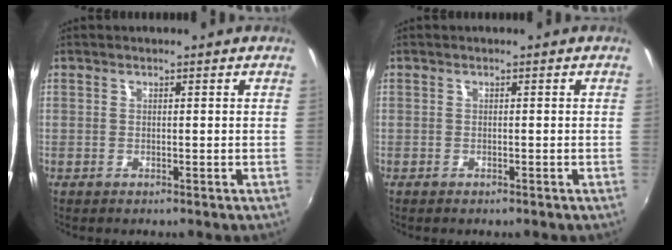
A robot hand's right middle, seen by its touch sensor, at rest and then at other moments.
{"total": 0.8, "force": [-0.7, 0.4, 0.3], "torque": [-0.009, -0.003, -0.012]}